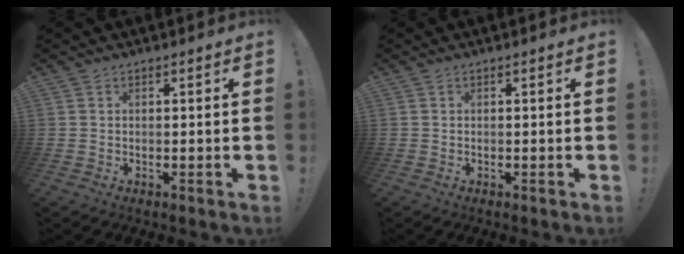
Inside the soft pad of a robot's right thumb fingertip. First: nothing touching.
{"total": 0.0}